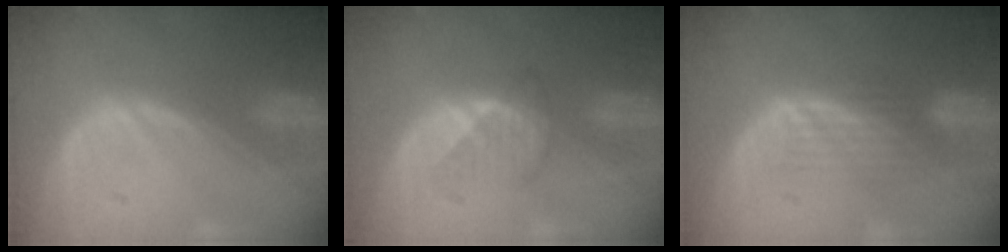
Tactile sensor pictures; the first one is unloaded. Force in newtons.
{"total": 3.4, "press": 3.2, "slide": 1.2}
{"total": 4.3, "press": 3.7, "slide": 2.2}